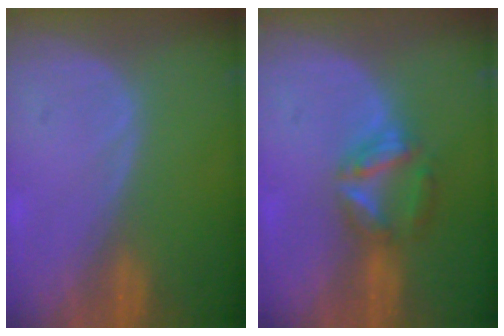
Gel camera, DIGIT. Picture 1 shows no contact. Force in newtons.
{"total": 6.0, "press": 5.4, "slide": 2.4}